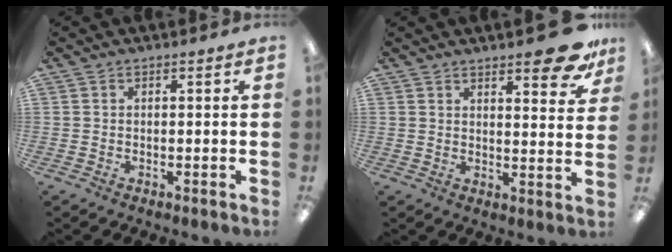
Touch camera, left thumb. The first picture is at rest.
{"total": 10.4, "force": [7.9, 2.7, 6.1], "torque": [-0.067, -0.056, 0.131]}